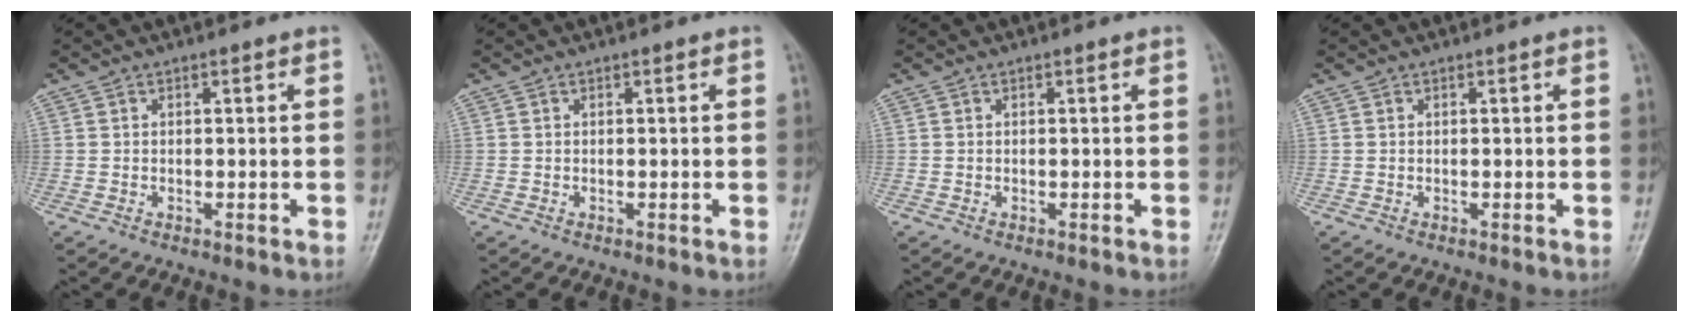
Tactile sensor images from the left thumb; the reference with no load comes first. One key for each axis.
{"total": 0.0}
{"total": 0.0}
{"total": 0.0}